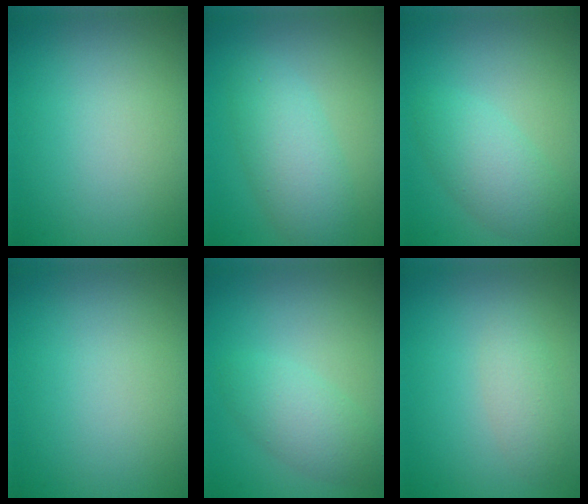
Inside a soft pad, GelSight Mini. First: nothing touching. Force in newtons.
{"total": 4.4, "press": 4.4, "slide": 0.1}
{"total": 3.7, "press": 3.7, "slide": 0.1}
{"total": 0.0}
{"total": 3.1, "press": 3.1, "slide": 0.1}
{"total": 2.0, "press": 2.0, "slide": 0.0}